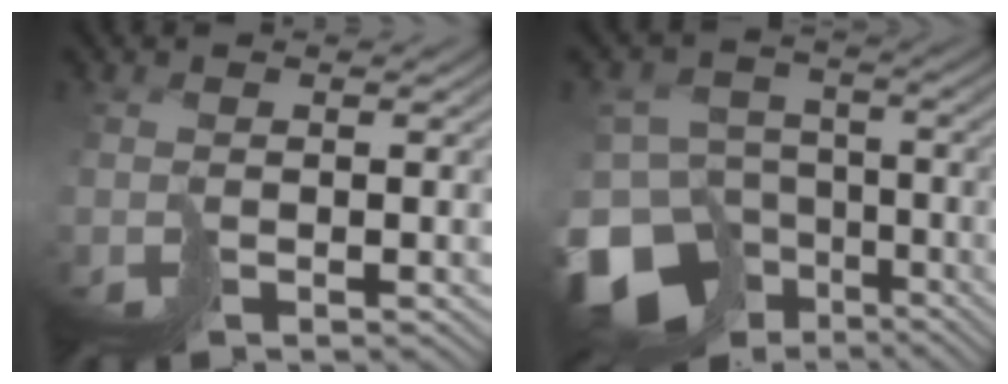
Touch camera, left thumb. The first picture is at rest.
{"total": 17.8, "force": [-10.5, 12.4, 7.2], "torque": [-0.201, -0.046, -0.155]}